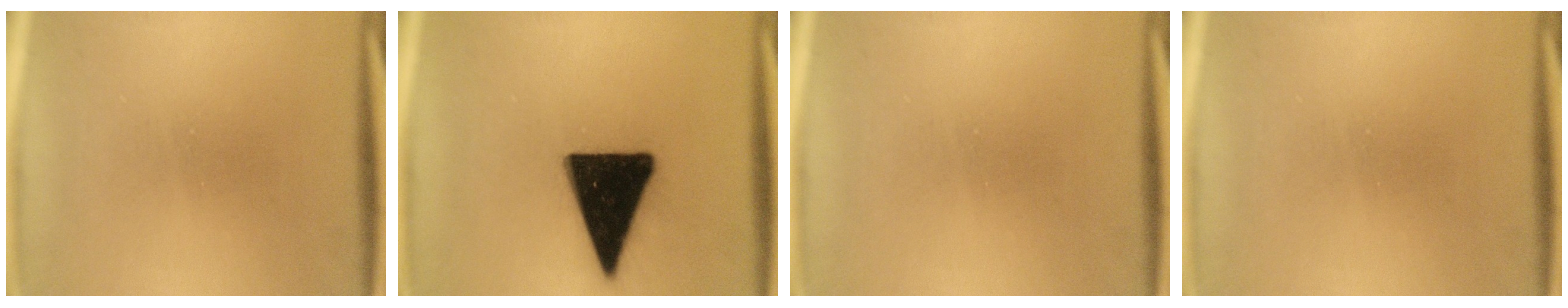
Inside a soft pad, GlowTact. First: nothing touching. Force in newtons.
{"total": 19.1}
{"total": 0.0}
{"total": 0.0}